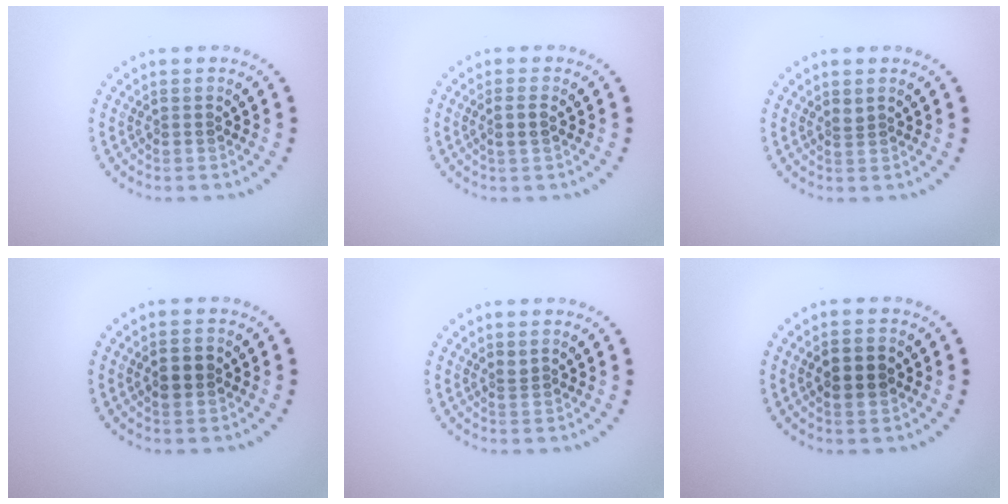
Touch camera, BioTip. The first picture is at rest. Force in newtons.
{"total": 1.3, "press": 1.1, "slide": 0.7}
{"total": 0.9, "press": 0.5, "slide": 0.7}
{"total": 2.3, "press": 2.3, "slide": 0.0}
{"total": 0.9, "press": 0.5, "slide": 0.7}
{"total": 2.4, "press": 2.4, "slide": 0.2}